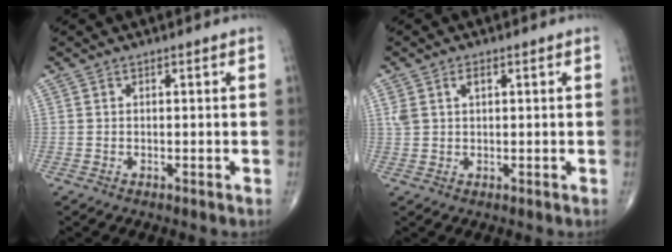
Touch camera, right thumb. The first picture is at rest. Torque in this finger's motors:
{"motor_torque": [0.30, 0.70, 0.33, 0.09, 0.02]}